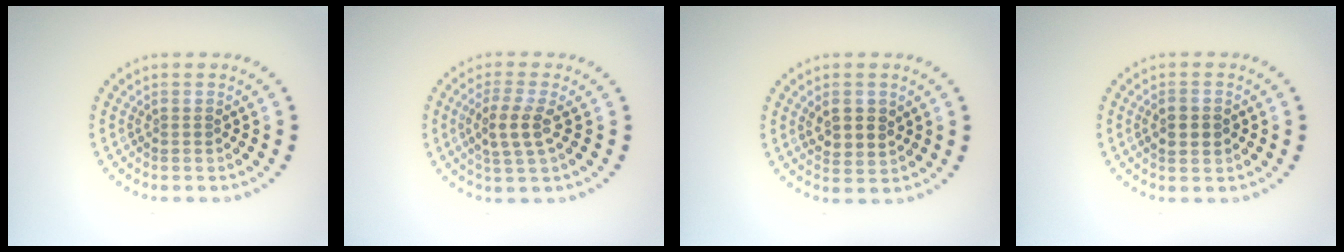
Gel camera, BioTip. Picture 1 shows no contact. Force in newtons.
{"total": 3.0, "press": 2.6, "slide": 1.3}
{"total": 2.7, "press": 2.6, "slide": 0.7}
{"total": 2.7, "press": 2.7, "slide": 0.1}